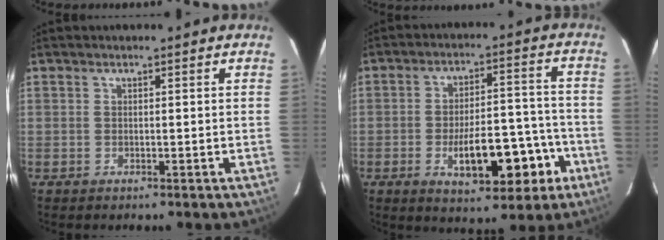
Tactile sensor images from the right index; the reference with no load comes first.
{"total": 12.7, "force": [-5.0, 4.8, 10.7], "torque": [-0.158, 0.022, -0.065]}